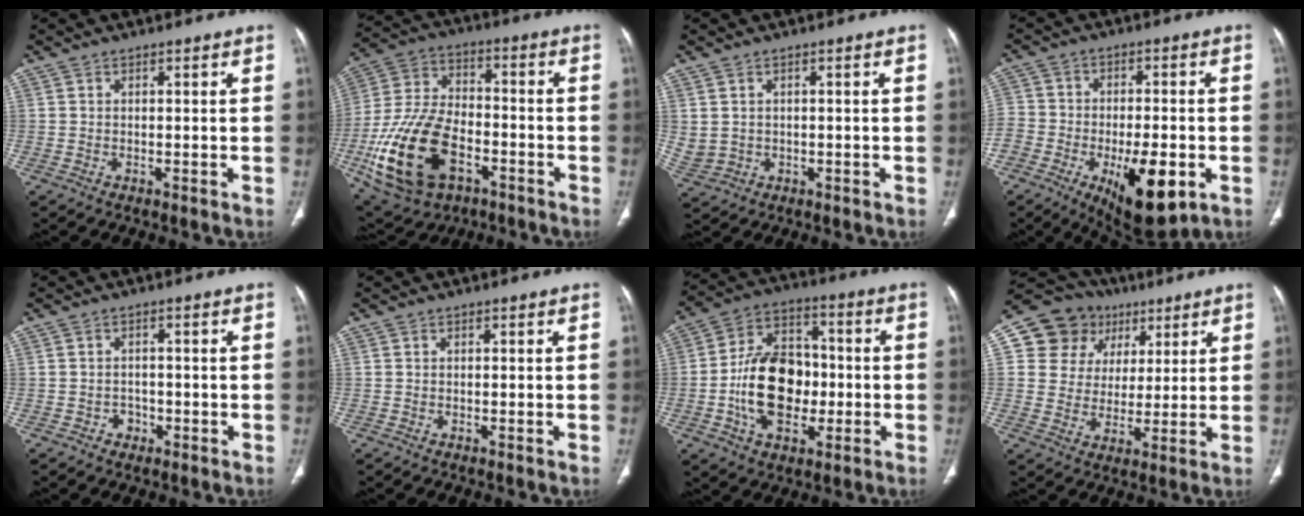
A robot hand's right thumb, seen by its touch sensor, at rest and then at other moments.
{"total": 21.5, "force": [-7.9, 12.9, 15.2], "torque": [-0.294, 0.034, -0.129]}
{"total": 3.4, "force": [0.4, 2.9, 1.8], "torque": [-0.040, -0.001, 0.024]}
{"total": 19.0, "force": [-8.0, 10.3, 13.8], "torque": [-0.224, 0.016, -0.119]}
{"total": 2.1, "force": [-1.0, 1.7, 0.5], "torque": [0.002, 0.011, -0.016]}
{"total": 0.0}
{"total": 16.7, "force": [-2.6, 11.1, 12.1], "torque": [-0.181, 0.028, -0.041]}
{"total": 13.7, "force": [5.5, 12.0, 3.7], "torque": [-0.028, 0.009, 0.096]}